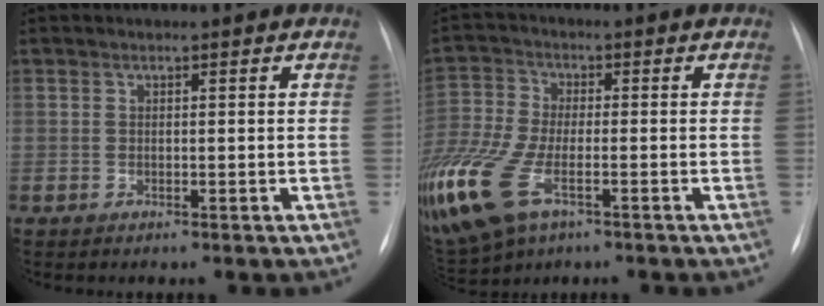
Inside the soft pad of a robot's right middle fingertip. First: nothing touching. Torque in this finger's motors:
{"motor_torque": [1.97, -0.17, 1.05, 0.21]}